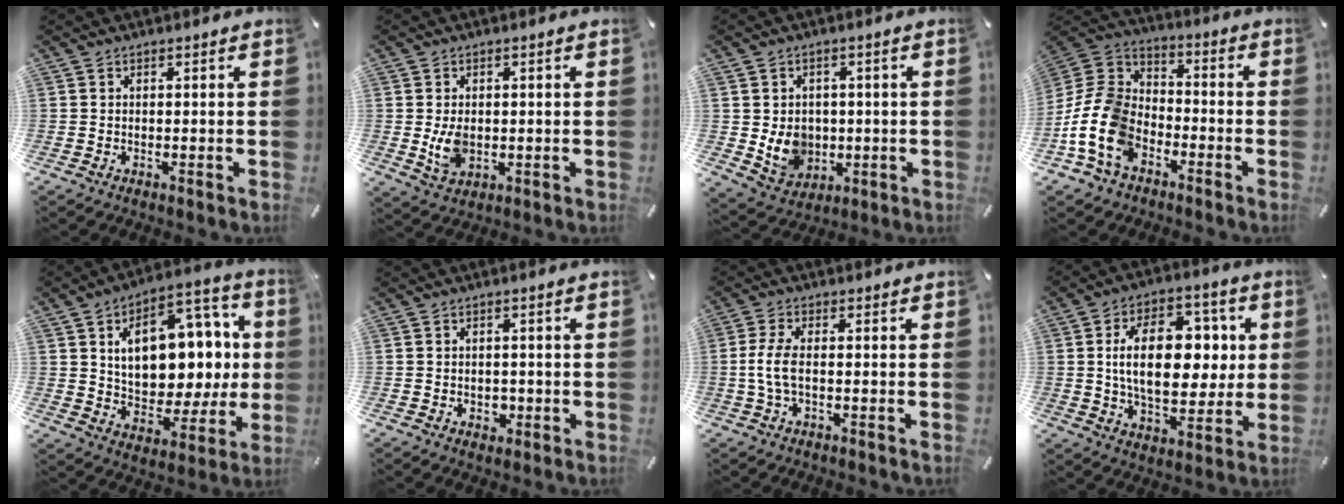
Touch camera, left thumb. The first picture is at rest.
{"total": 5.9, "force": [-0.3, 4.2, 4.2], "torque": [-0.092, -0.011, -0.011]}
{"total": 8.0, "force": [-0.1, 7.4, 3.0], "torque": [-0.062, 0.002, 0.005]}
{"total": 14.3, "force": [-7.6, 9.8, 7.2], "torque": [-0.172, 0.033, -0.145]}
{"total": 19.1, "force": [4.8, 12.4, 13.7], "torque": [-0.190, -0.020, 0.088]}
{"total": 2.4, "force": [-0.5, 2.1, 1.1], "torque": [-0.012, -0.001, -0.011]}
{"total": 5.6, "force": [-0.5, 1.9, 5.2], "torque": [-0.119, -0.006, -0.017]}
{"total": 18.7, "force": [2.4, 11.6, 14.5], "torque": [-0.244, 0.005, 0.038]}